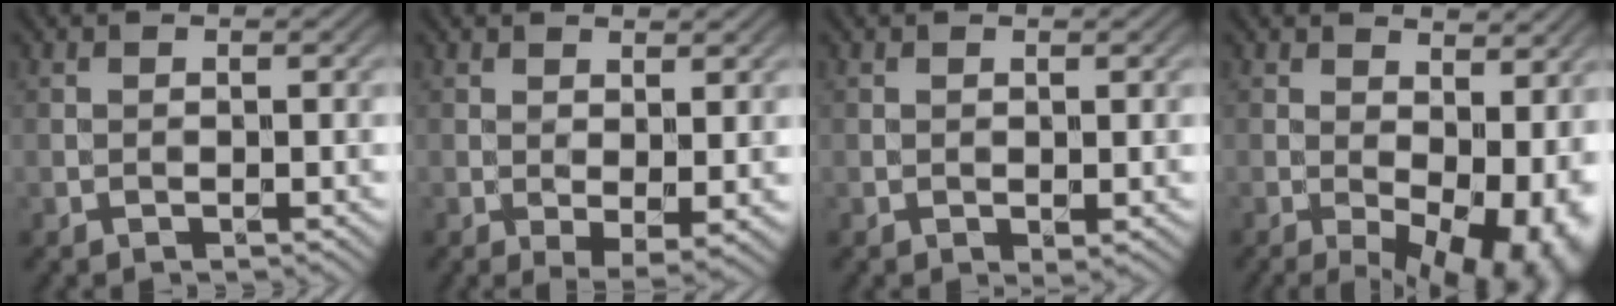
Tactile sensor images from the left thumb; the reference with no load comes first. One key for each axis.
{"total": 3.4, "fx": 0.9, "fy": 1.4, "fz": 3.0, "tx": -0.059, "ty": -0.008, "tz": 0.023}
{"total": 0.7, "fx": 0.2, "fy": 0.3, "fz": 0.6, "tx": -0.009, "ty": -0.002, "tz": 0.006}
{"total": 14.2, "fx": -1.1, "fy": 7.7, "fz": 11.9, "tx": -0.149, "ty": -0.023, "tz": 0.024}